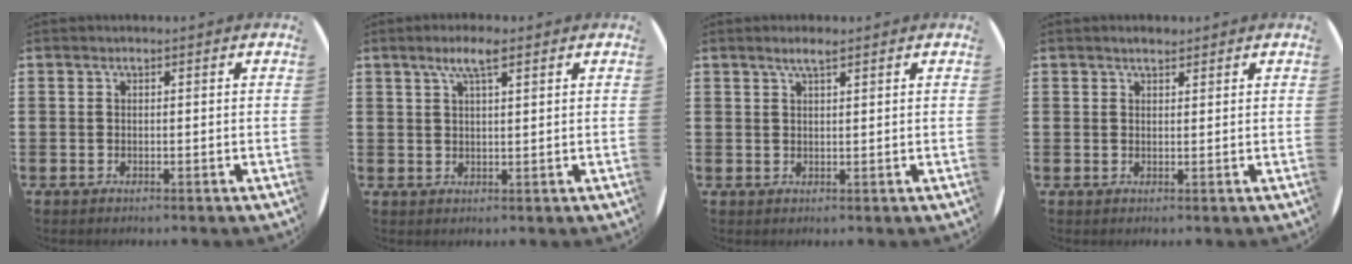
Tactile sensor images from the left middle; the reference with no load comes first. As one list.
[{"total": 4.3, "force": [2.8, 0.9, 3.2], "torque": [-0.059, 0.005, 0.045]}, {"total": 2.2, "force": [1.7, 0.3, 1.4], "torque": [-0.030, 0.004, 0.030]}, {"total": 1.4, "force": [1.2, 0.4, 0.4], "torque": [-0.009, 0.003, 0.023]}]